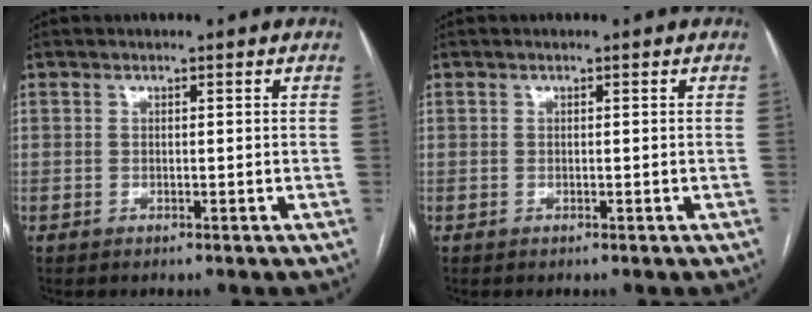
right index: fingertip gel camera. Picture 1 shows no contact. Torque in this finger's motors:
{"motor_torque": [-0.01, 0.07, 0.00, 0.00]}